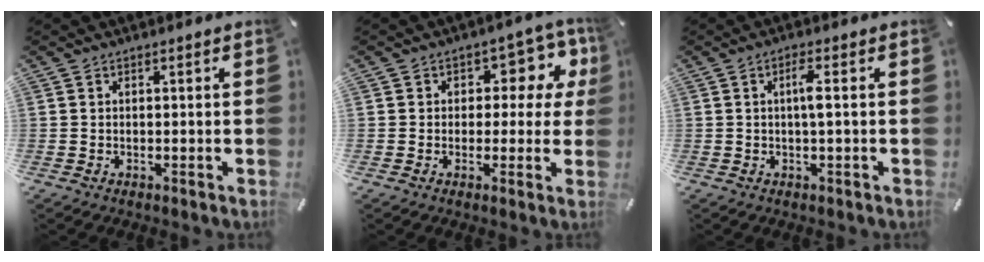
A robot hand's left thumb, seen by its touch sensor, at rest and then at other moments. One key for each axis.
{"total": 8.7, "fx": 2.5, "fy": 6.1, "fz": 5.8, "tx": -0.064, "ty": -0.015, "tz": 0.038}
{"total": 4.0, "fx": 0.2, "fy": 0.4, "fz": 4.0, "tx": -0.077, "ty": 0.001, "tz": -0.001}